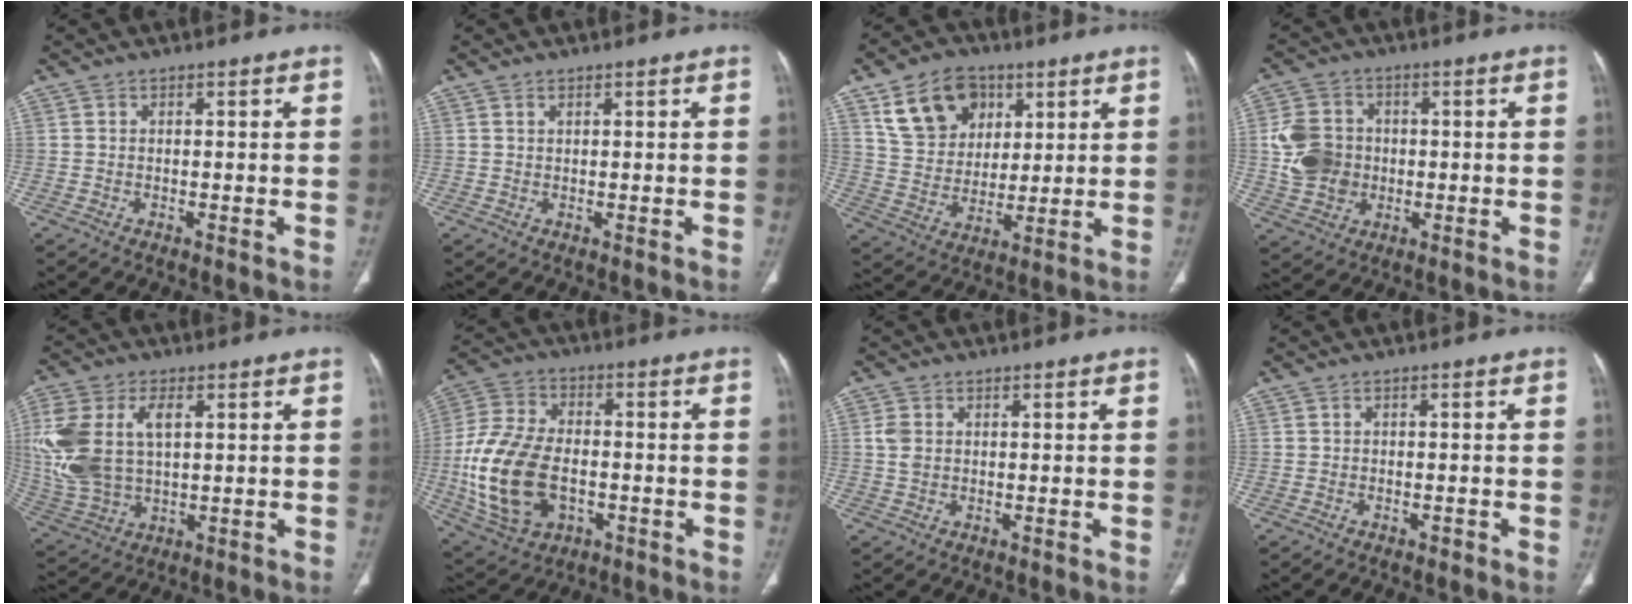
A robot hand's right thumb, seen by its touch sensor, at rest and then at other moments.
{"total": 0.6, "force": [0.4, 0.2, 0.3], "torque": [-0.006, 0.000, 0.009]}
{"total": 14.5, "force": [6.8, 10.8, 6.8], "torque": [-0.087, -0.015, 0.129]}
{"total": 10.1, "force": [-0.2, 8.7, 5.1], "torque": [-0.081, 0.009, -0.001]}
{"total": 16.6, "force": [3.1, 10.0, 12.8], "torque": [-0.293, 0.004, 0.069]}
{"total": 18.8, "force": [-3.2, 12.2, 14.0], "torque": [-0.282, 0.009, -0.047]}
{"total": 2.5, "force": [0.4, 2.0, 1.6], "torque": [-0.031, 0.002, 0.011]}
{"total": 0.7, "force": [-0.5, 0.4, 0.2], "torque": [-0.001, 0.000, -0.011]}